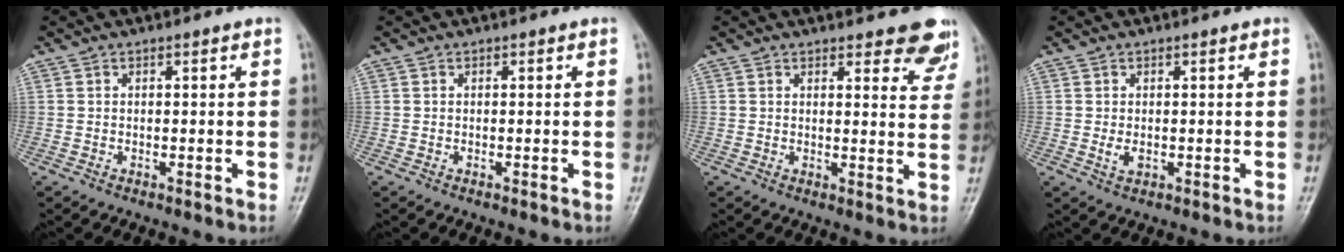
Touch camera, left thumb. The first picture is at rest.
{"total": 0.0}
{"total": 8.1, "force": [6.5, 2.8, 4.0], "torque": [-0.009, -0.037, 0.063]}
{"total": 2.1, "force": [0.0, 1.4, 1.6], "torque": [-0.024, -0.005, 0.002]}